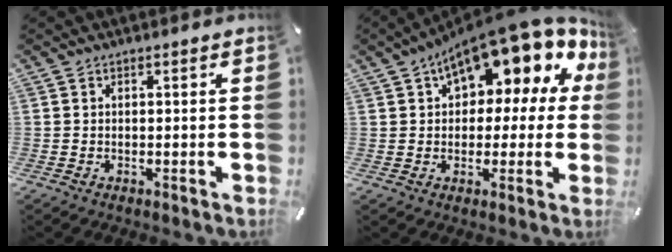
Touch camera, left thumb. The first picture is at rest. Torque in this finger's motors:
{"motor_torque": [2.46, 2.55, 1.57, -1.20, 0.51]}